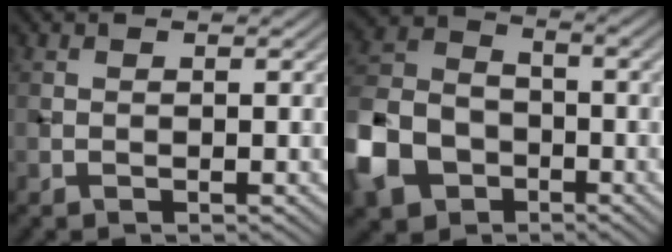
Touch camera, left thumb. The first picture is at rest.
{"total": 11.0, "force": [-5.2, 7.9, 5.8], "torque": [-0.160, -0.016, -0.120]}